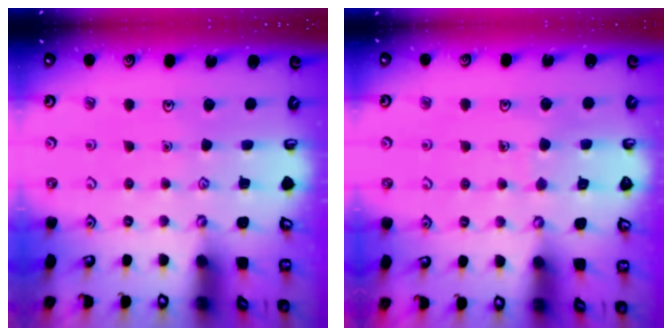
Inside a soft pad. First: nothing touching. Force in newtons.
{"total": 4.0, "press": 4.0, "slide": 0.3}